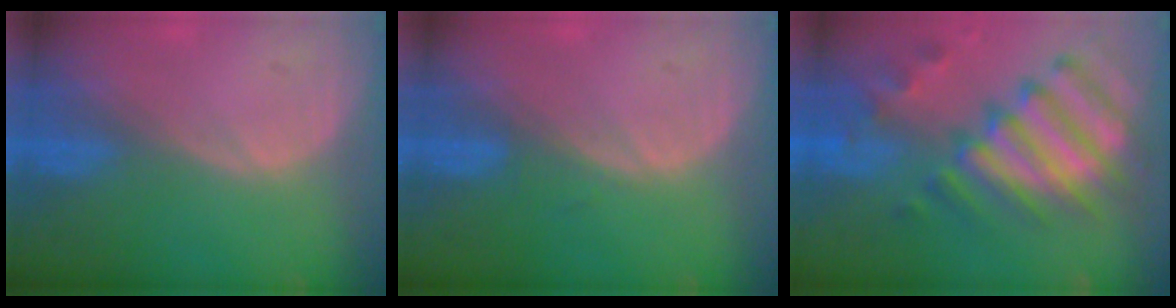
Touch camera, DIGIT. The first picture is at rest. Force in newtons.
{"total": 0.6, "press": 0.6, "slide": 0.2}
{"total": 12.4, "press": 10.7, "slide": 6.2}